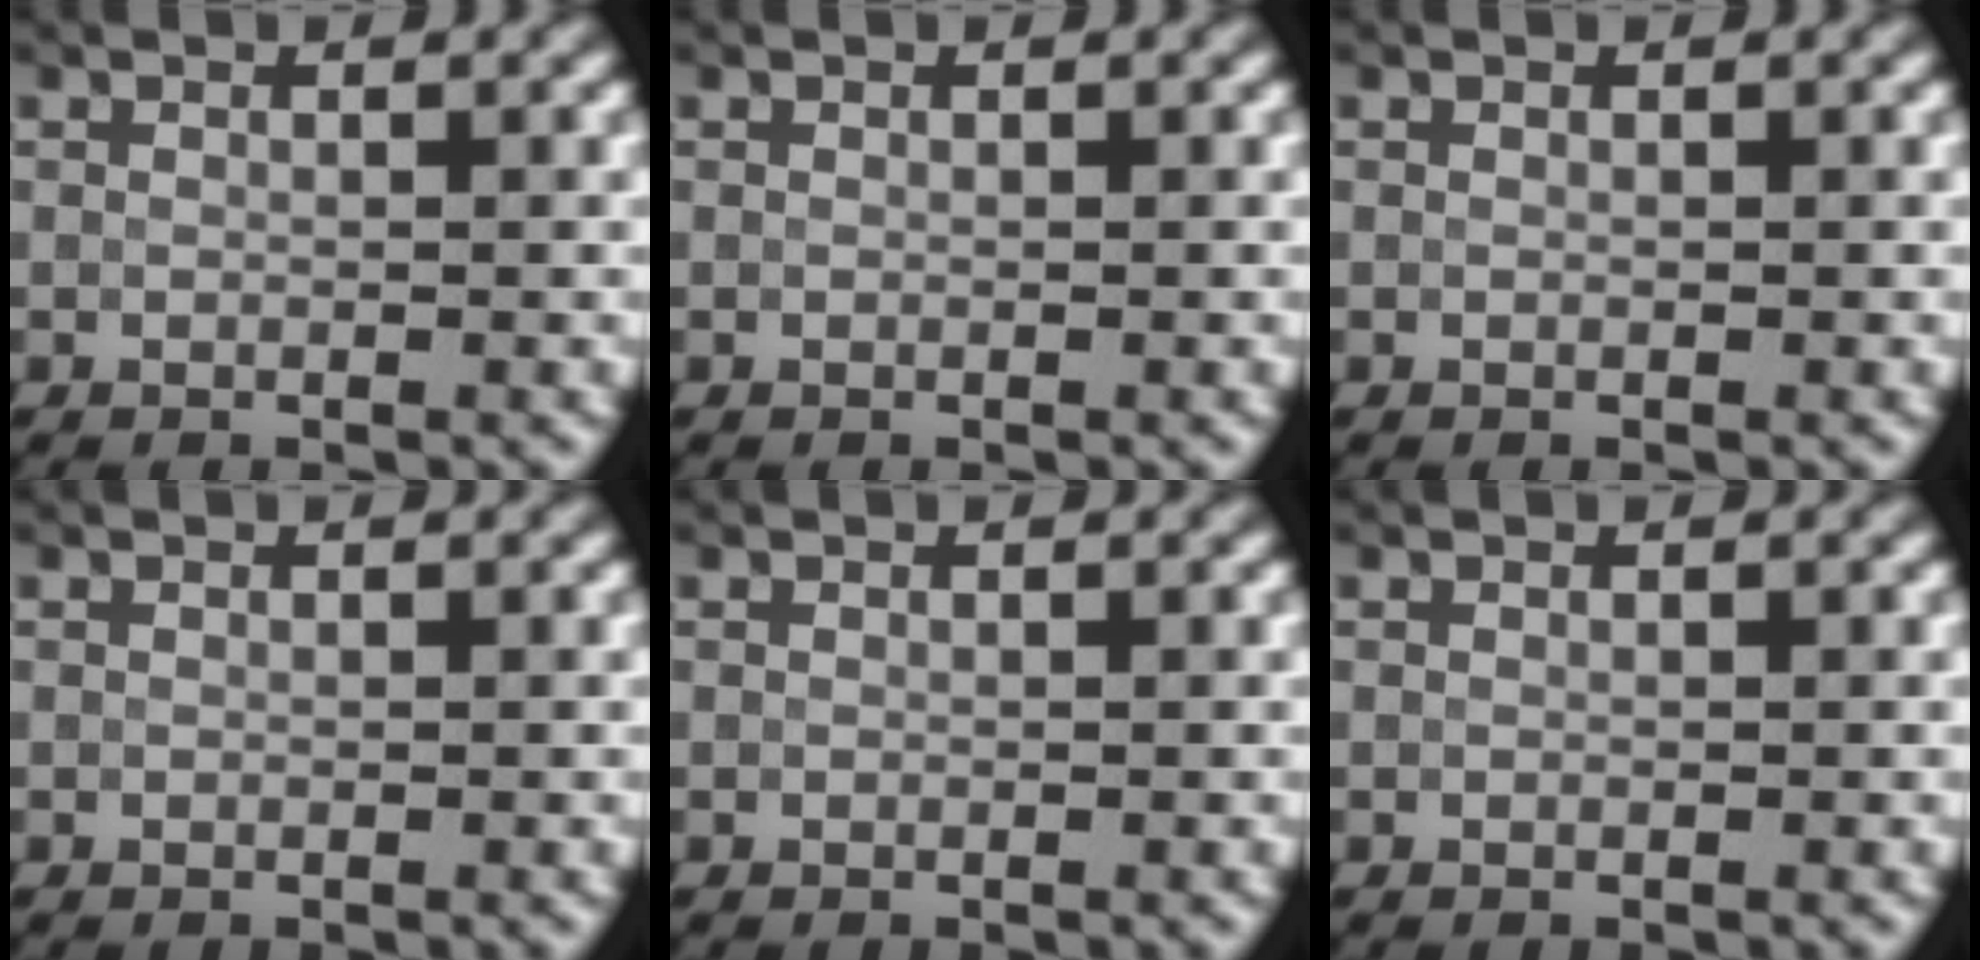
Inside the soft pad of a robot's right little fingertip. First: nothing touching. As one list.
[{"total": 0.0}, {"total": 0.0}, {"total": 0.0}, {"total": 0.0}, {"total": 0.0}]